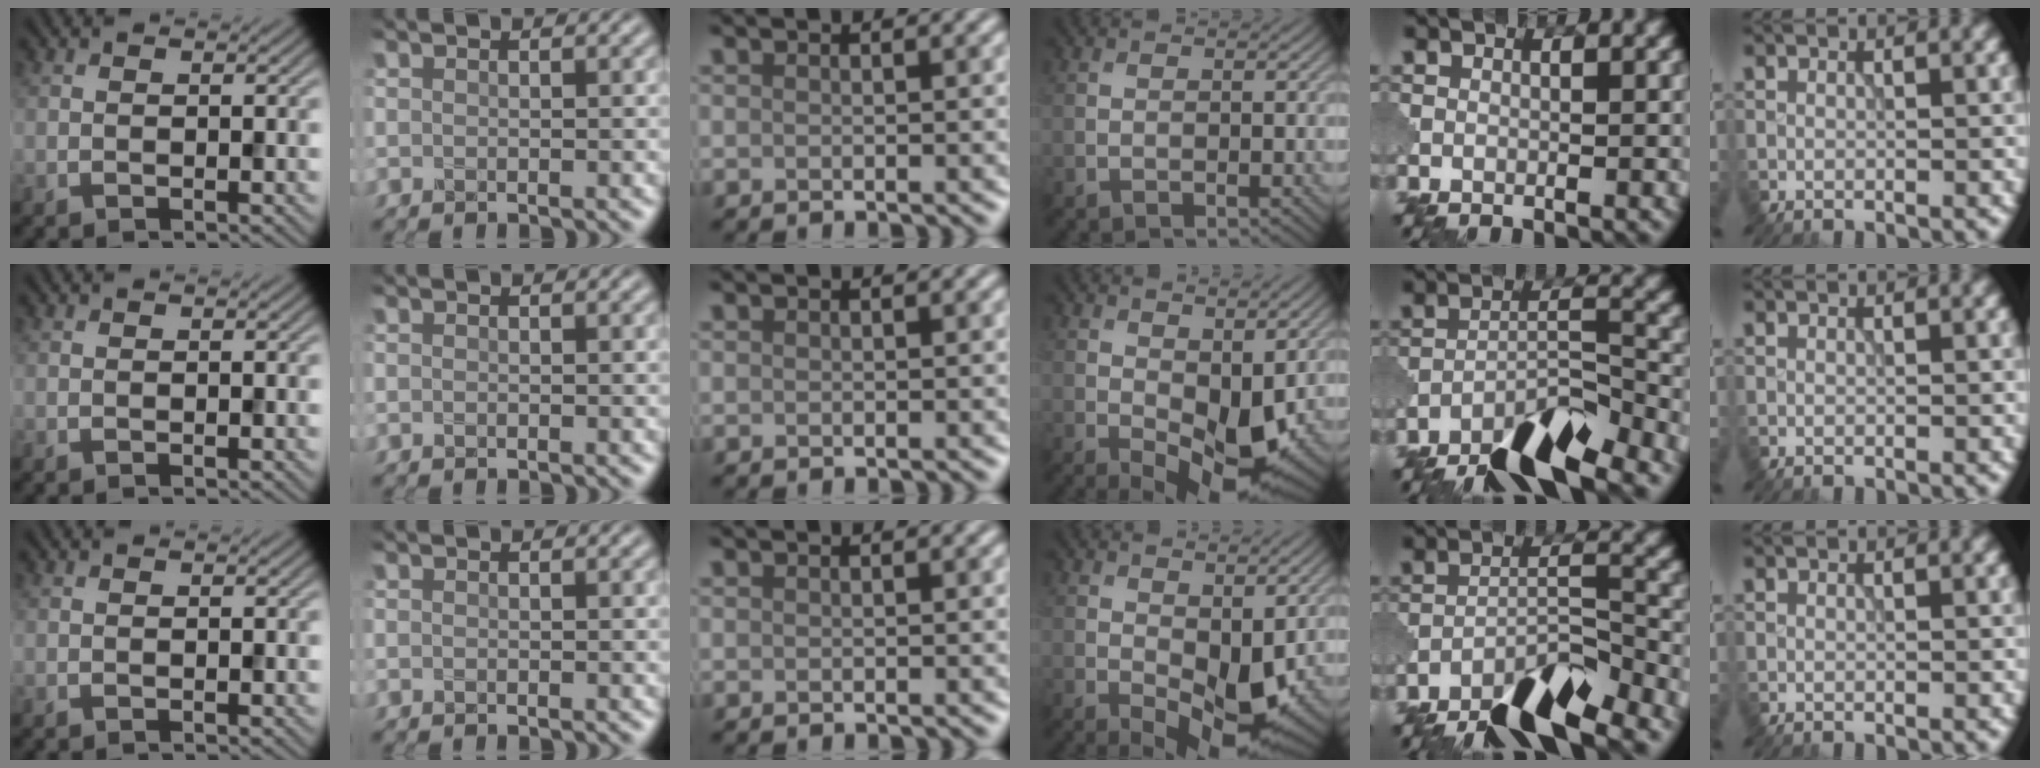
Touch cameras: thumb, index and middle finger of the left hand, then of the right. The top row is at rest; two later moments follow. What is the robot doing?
{"motion": "extract", "object": "pin"}